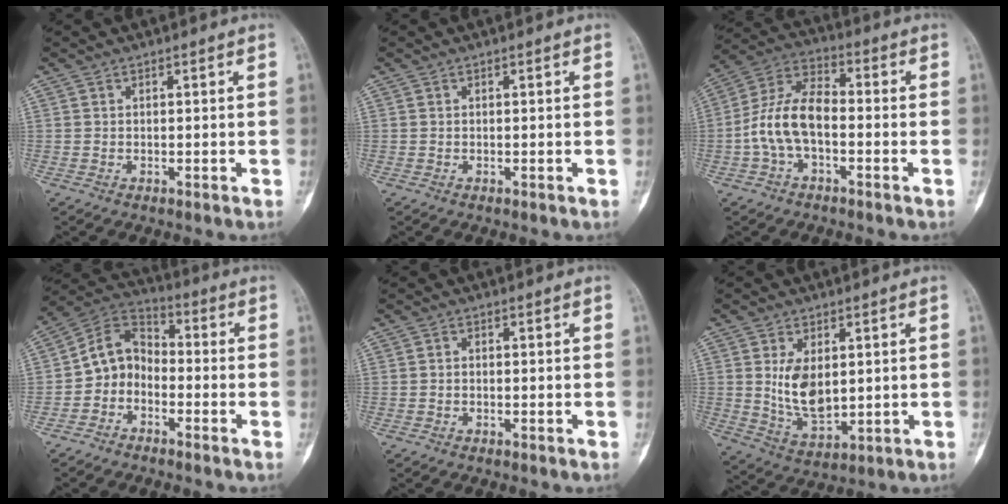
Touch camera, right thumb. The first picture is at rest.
{"total": 0.0}
{"total": 10.8, "force": [-2.2, 5.7, 9.0], "torque": [-0.176, 0.040, -0.050]}
{"total": 8.4, "force": [-2.6, 6.6, 4.4], "torque": [-0.062, 0.049, -0.065]}
{"total": 0.8, "force": [-0.1, 0.7, 0.5], "torque": [-0.006, 0.002, -0.004]}
{"total": 9.3, "force": [1.4, 5.5, 7.4], "torque": [-0.119, -0.020, 0.044]}